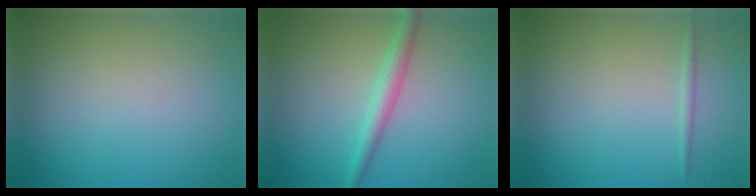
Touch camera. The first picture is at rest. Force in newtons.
{"total": 2.4, "press": 2.4, "slide": 0.0}
{"total": 0.6, "press": 0.6, "slide": 0.0}